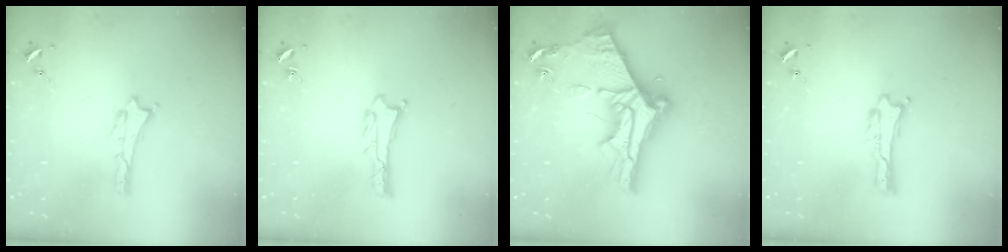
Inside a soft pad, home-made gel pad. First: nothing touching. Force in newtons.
{"total": 0.8, "press": 0.7, "slide": 0.1}
{"total": 11.2, "press": 11.1, "slide": 1.2}
{"total": 0.0}